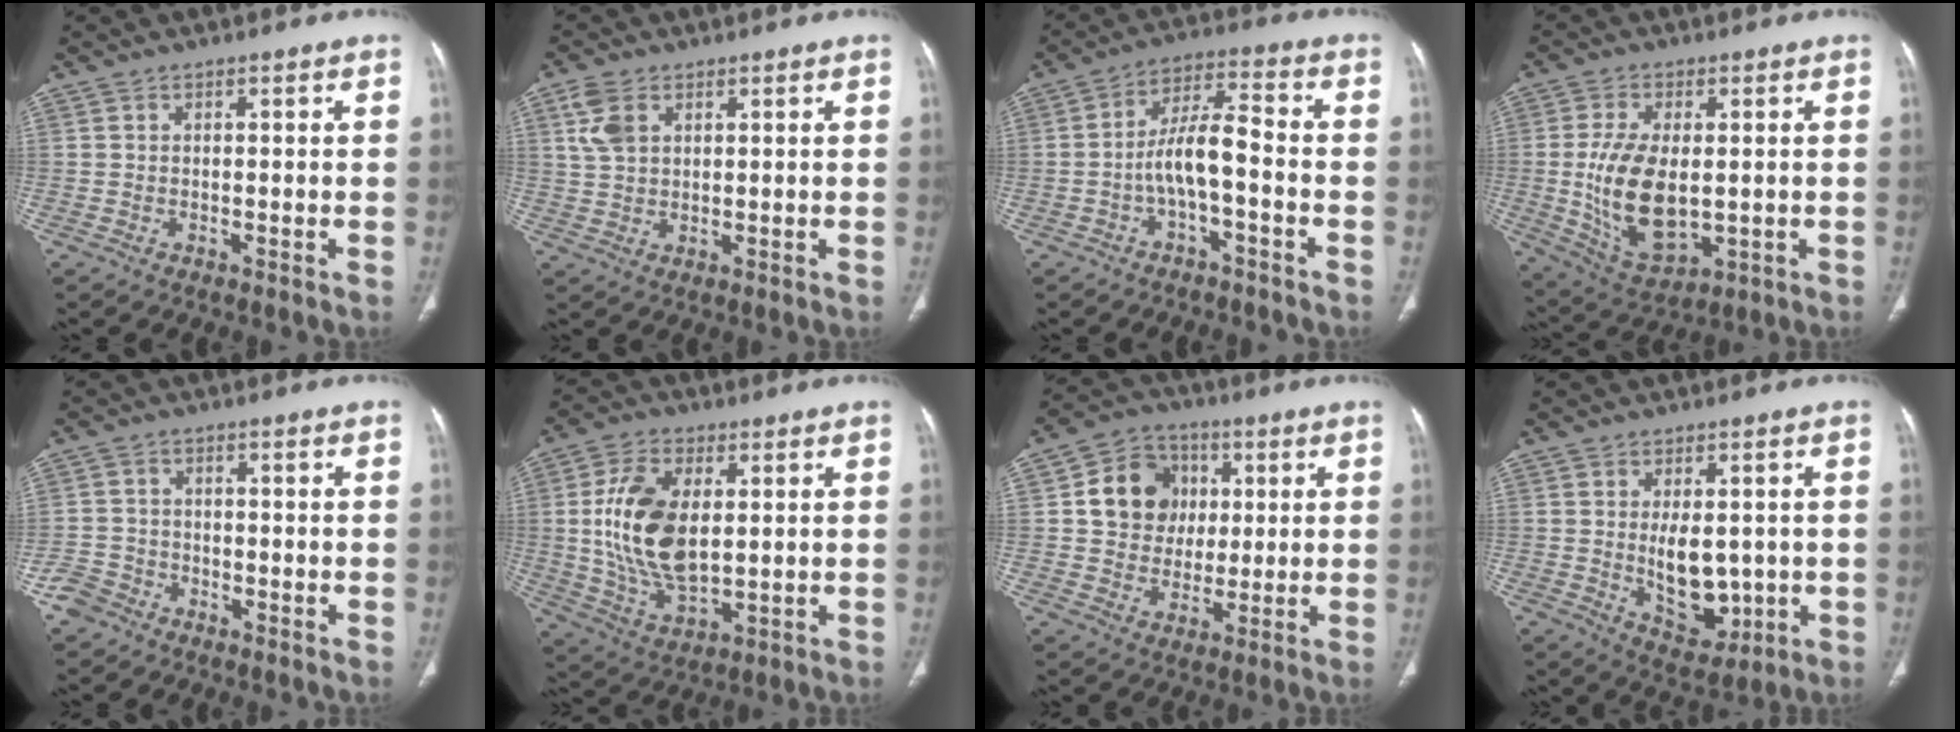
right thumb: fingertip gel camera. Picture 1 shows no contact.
{"total": 5.4, "force": [2.3, 3.4, 3.5], "torque": [-0.074, 0.002, 0.052]}
{"total": 7.9, "force": [-2.4, 2.5, 7.1], "torque": [-0.137, 0.042, -0.047]}
{"total": 14.1, "force": [-0.5, 7.7, 11.9], "torque": [-0.222, -0.015, 0.009]}
{"total": 4.0, "force": [-2.7, 2.8, 0.6], "torque": [-0.002, 0.018, -0.055]}
{"total": 15.8, "force": [1.9, 8.8, 12.9], "torque": [-0.244, -0.010, 0.044]}
{"total": 12.2, "force": [2.4, 10.7, 5.4], "torque": [-0.056, 0.005, 0.039]}
{"total": 9.7, "force": [-0.3, 5.9, 7.7], "torque": [-0.089, -0.015, 0.015]}